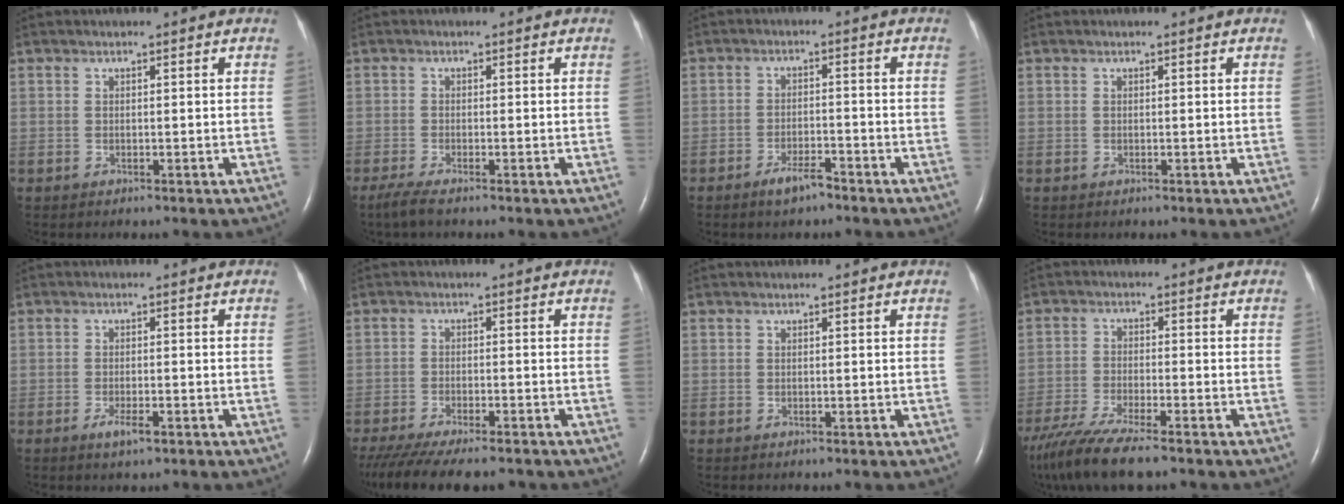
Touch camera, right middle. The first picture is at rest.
{"total": 2.5, "force": [-1.9, 0.0, 1.7], "torque": [-0.044, -0.010, -0.040]}
{"total": 3.6, "force": [-2.8, 0.9, 2.1], "torque": [-0.044, -0.001, -0.049]}
{"total": 0.0}
{"total": 2.6, "force": [-1.5, 0.5, 2.0], "torque": [-0.041, -0.003, -0.026]}
{"total": 15.5, "force": [-13.0, 3.3, 7.8], "torque": [-0.168, -0.036, -0.192]}
{"total": 0.0}
{"total": 11.3, "force": [-9.1, 0.9, 6.7], "torque": [-0.124, -0.030, -0.156]}